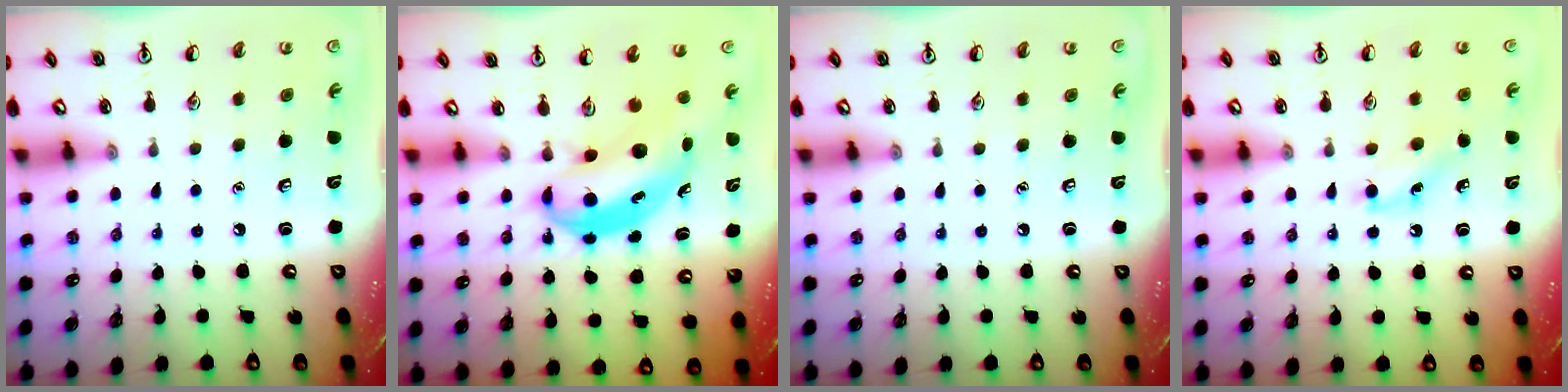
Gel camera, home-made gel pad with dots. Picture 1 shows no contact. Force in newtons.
{"total": 6.1, "press": 5.9, "slide": 1.6}
{"total": 0.0}
{"total": 6.4, "press": 6.2, "slide": 1.7}